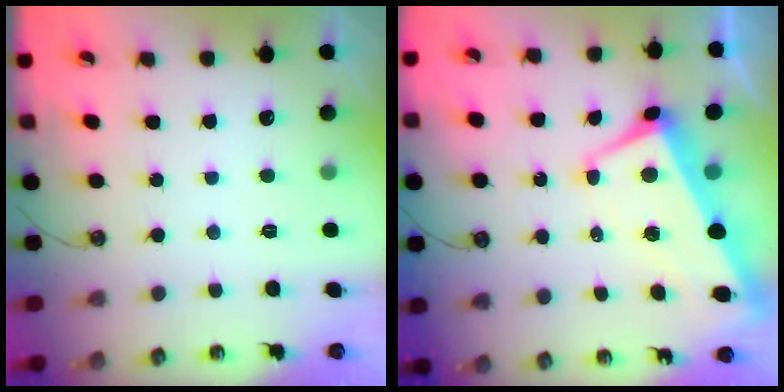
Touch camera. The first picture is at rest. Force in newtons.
{"total": 1.7, "press": 1.0, "slide": 1.3}